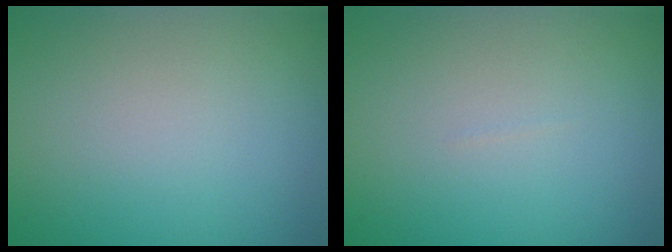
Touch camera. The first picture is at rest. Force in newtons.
{"total": 0.0}